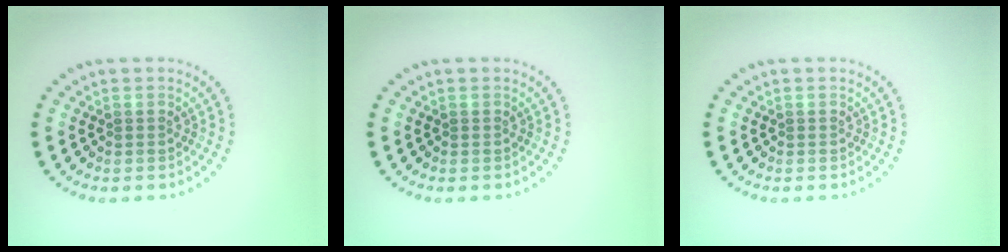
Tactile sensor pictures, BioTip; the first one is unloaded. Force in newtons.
{"total": 0.0}
{"total": 0.0}